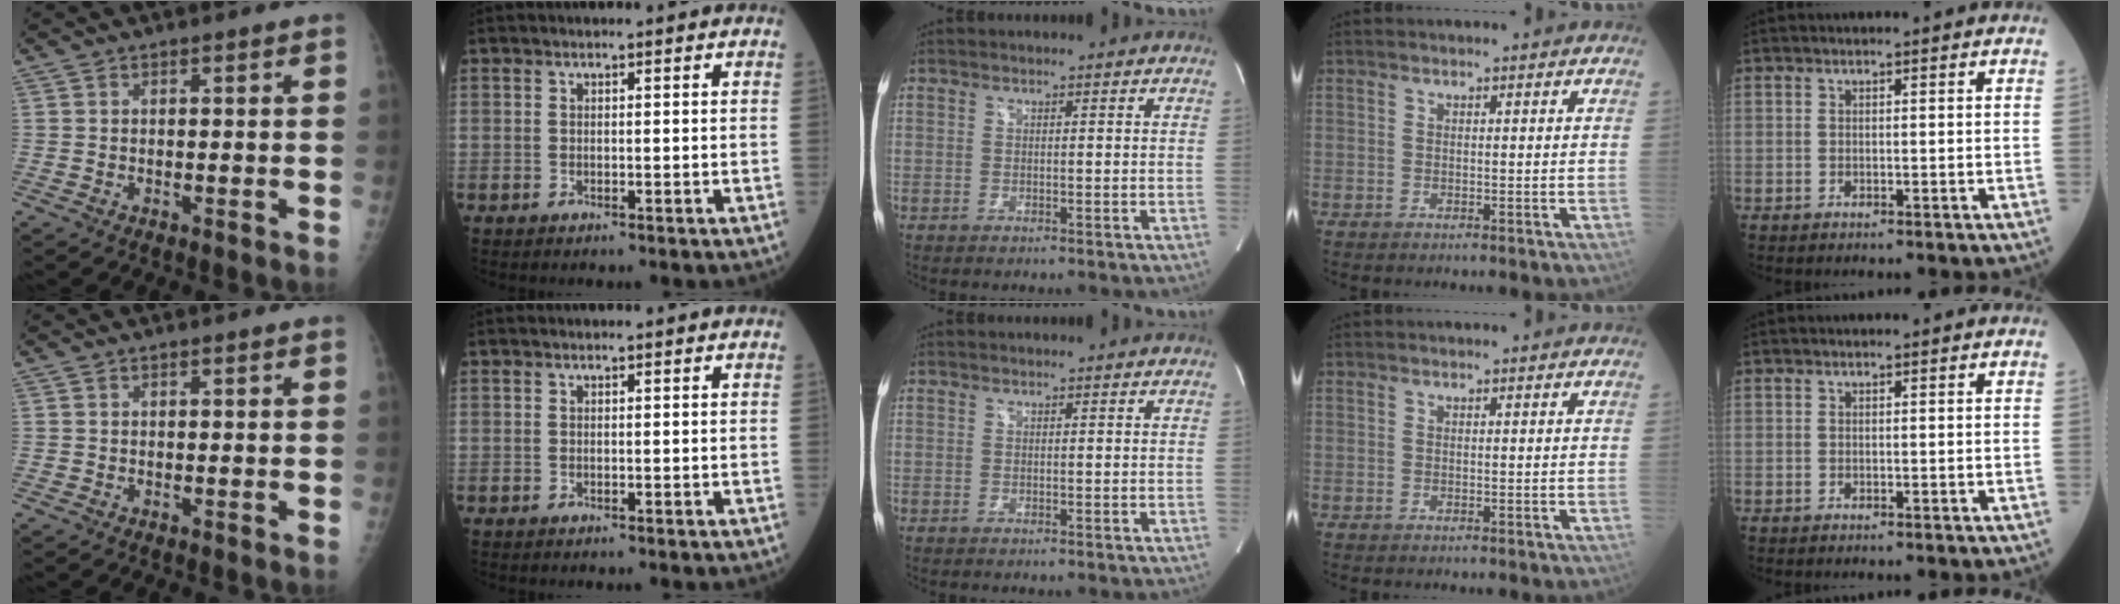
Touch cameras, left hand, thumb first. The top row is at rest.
{}